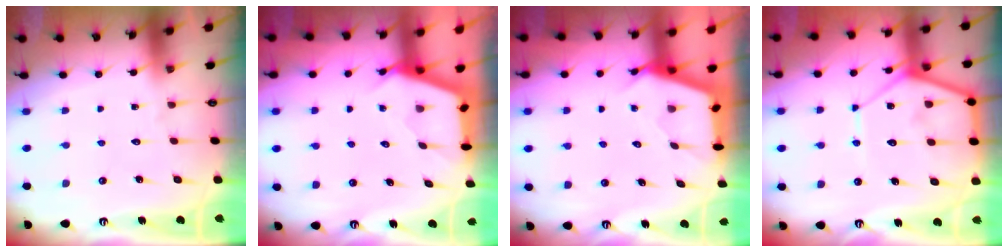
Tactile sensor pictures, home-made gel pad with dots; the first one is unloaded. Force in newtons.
{"total": 2.6, "press": 2.6, "slide": 0.4}
{"total": 2.7, "press": 2.7, "slide": 0.3}
{"total": 12.1, "press": 12.1, "slide": 1.1}